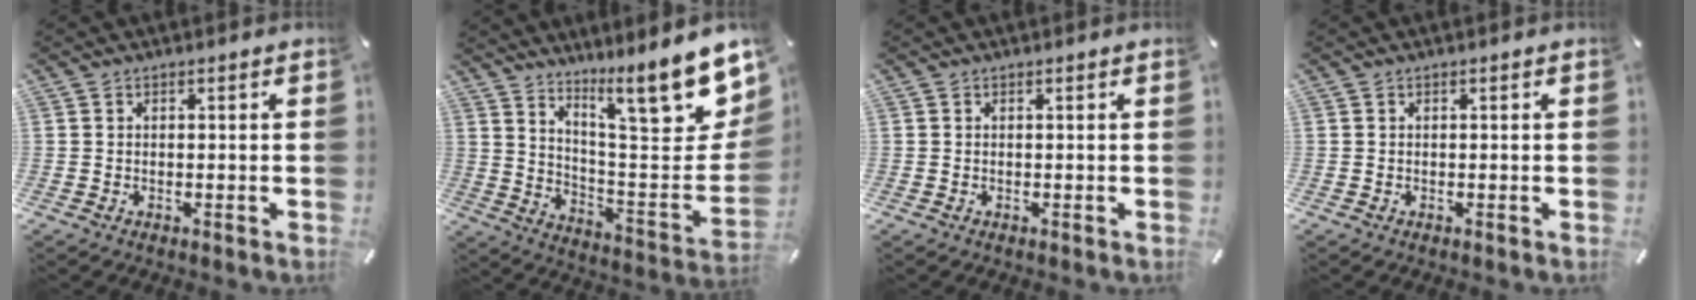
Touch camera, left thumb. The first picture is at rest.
{"total": 20.1, "force": [13.7, 5.0, 13.8], "torque": [-0.184, -0.117, 0.217]}
{"total": 0.0}
{"total": 0.0}